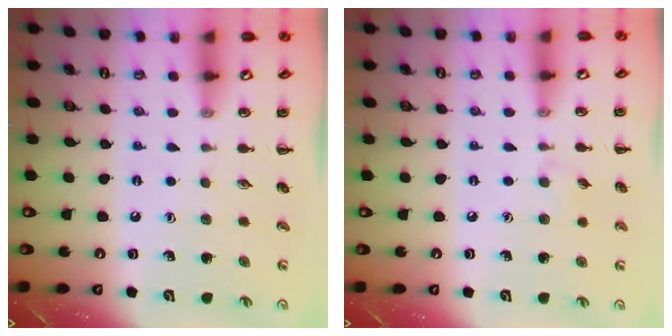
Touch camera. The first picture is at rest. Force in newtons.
{"total": 4.7, "press": 4.4, "slide": 1.7}